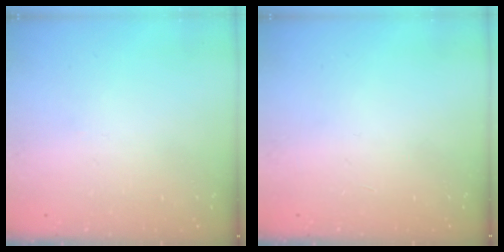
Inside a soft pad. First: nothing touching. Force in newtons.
{"total": 0.0}